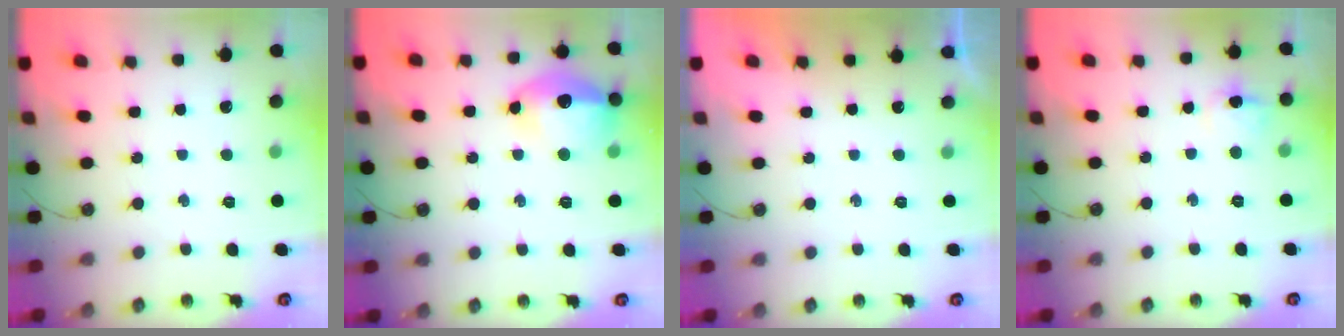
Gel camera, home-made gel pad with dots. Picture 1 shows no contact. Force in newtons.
{"total": 15.4, "press": 15.4, "slide": 1.3}
{"total": 0.0}
{"total": 6.1, "press": 6.1, "slide": 0.6}